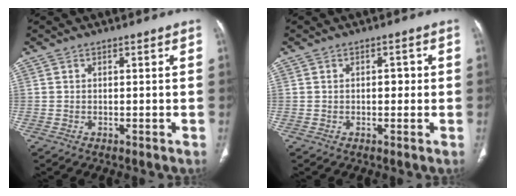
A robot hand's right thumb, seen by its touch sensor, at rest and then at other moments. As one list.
[{"total": 1.7, "force": [0.0, 1.1, 1.3], "torque": [-0.009, 0.005, -0.005]}]